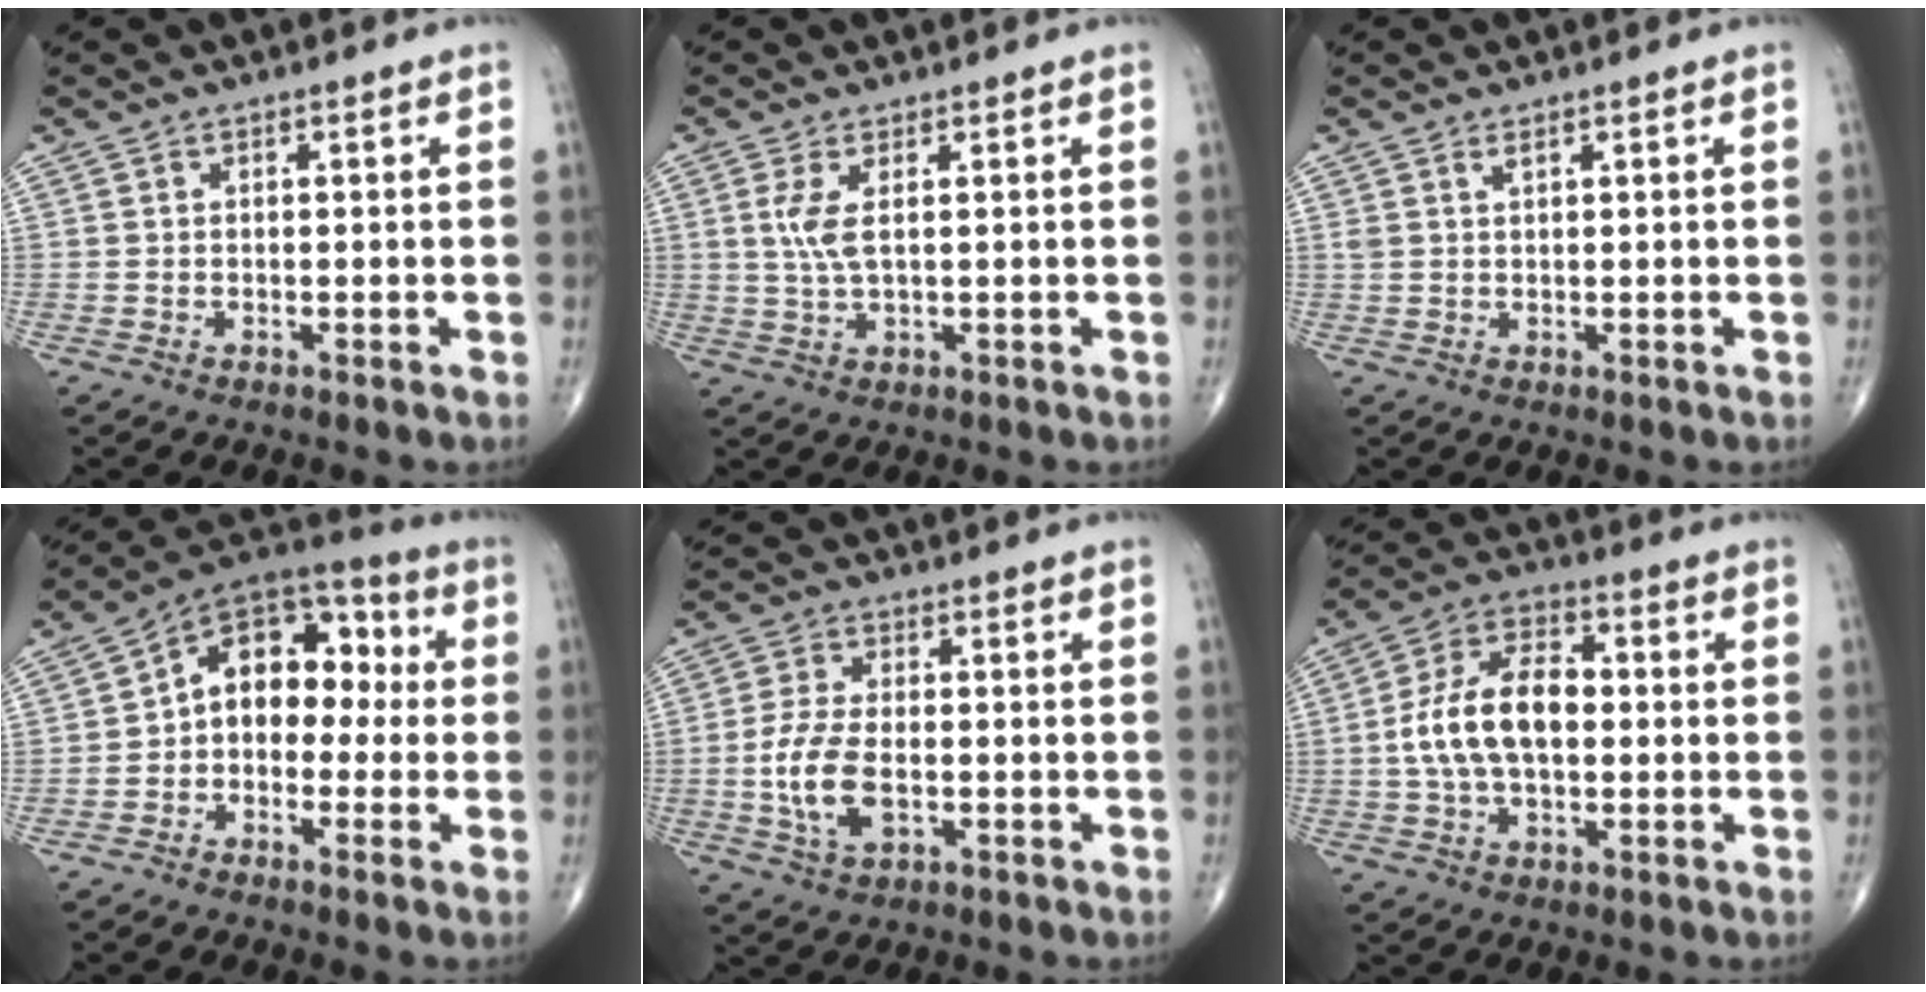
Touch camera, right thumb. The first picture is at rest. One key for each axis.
{"total": 4.0, "fx": 1.0, "fy": 1.2, "fz": 3.7, "tx": -0.094, "ty": -0.004, "tz": 0.025}
{"total": 1.3, "fx": 0.9, "fy": 0.4, "fz": 0.8, "tx": -0.014, "ty": 0.002, "tz": 0.020}
{"total": 13.1, "fx": -0.1, "fy": 9.2, "fz": 9.3, "tx": -0.092, "ty": 0.051, "tz": -0.023}
{"total": 8.7, "fx": -1.5, "fy": 4.5, "fz": 7.3, "tx": -0.152, "ty": 0.002, "tz": -0.028}
{"total": 13.1, "fx": 0.0, "fy": 7.5, "fz": 10.7, "tx": -0.196, "ty": 0.026, "tz": -0.007}